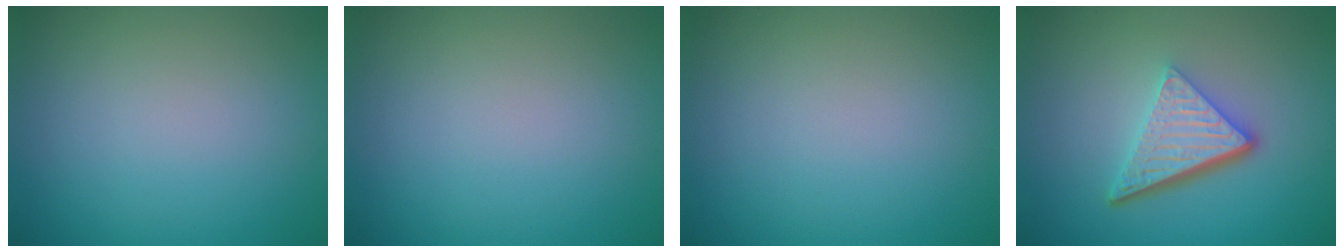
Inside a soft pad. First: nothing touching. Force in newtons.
{"total": 0.0}
{"total": 0.0}
{"total": 5.6, "press": 3.7, "slide": 4.2}